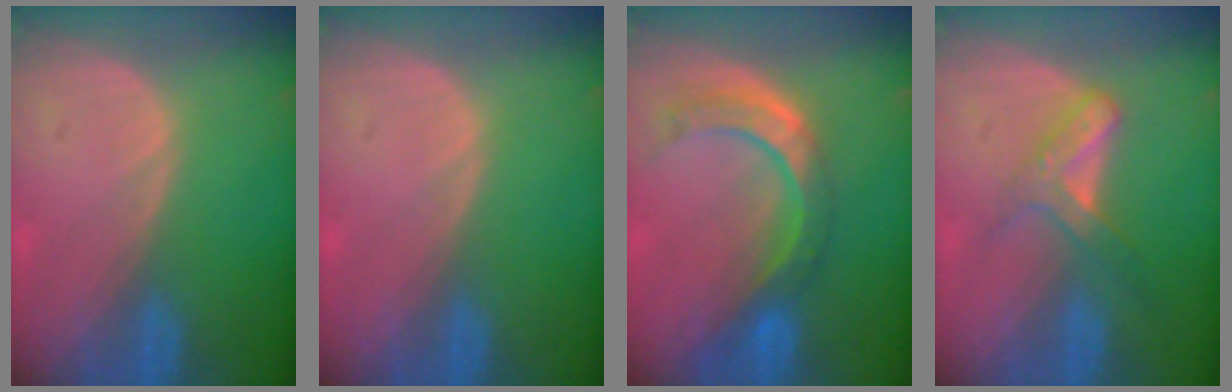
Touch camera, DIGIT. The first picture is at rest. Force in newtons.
{"total": 0.0}
{"total": 8.5, "press": 7.2, "slide": 4.5}
{"total": 5.6, "press": 4.9, "slide": 2.7}